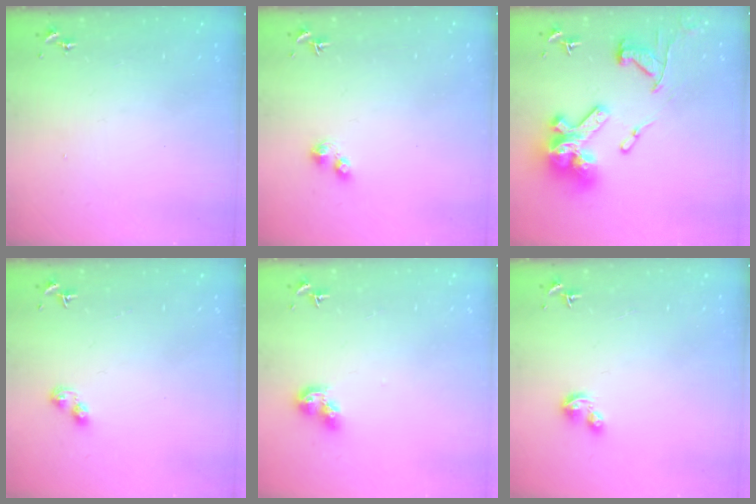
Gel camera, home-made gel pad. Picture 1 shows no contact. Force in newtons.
{"total": 3.9, "press": 3.9, "slide": 0.6}
{"total": 23.0, "press": 22.9, "slide": 1.7}
{"total": 3.1, "press": 3.1, "slide": 0.4}
{"total": 9.3, "press": 9.2, "slide": 1.2}
{"total": 4.4, "press": 4.4, "slide": 0.4}